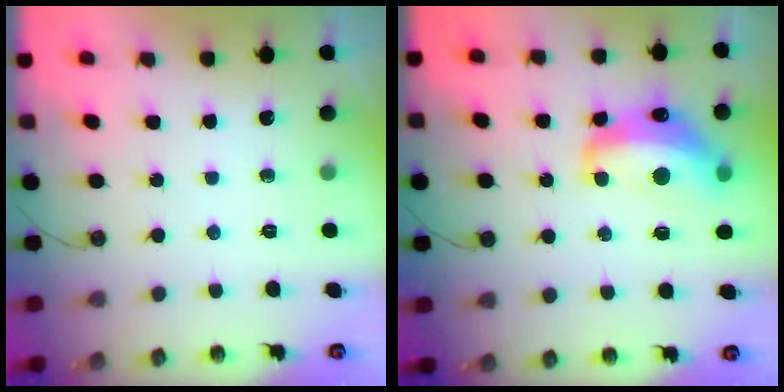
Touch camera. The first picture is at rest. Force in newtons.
{"total": 8.5, "press": 8.5, "slide": 1.2}